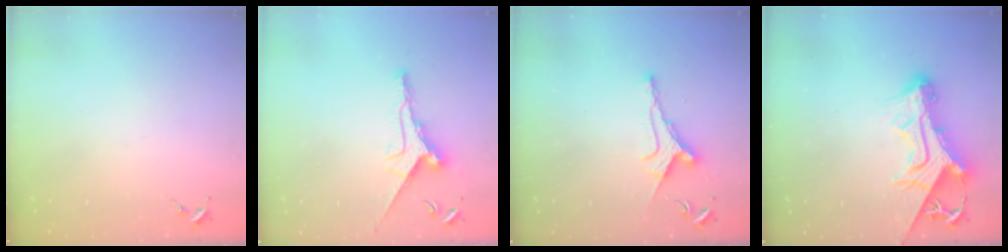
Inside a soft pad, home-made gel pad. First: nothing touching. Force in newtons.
{"total": 11.3, "press": 11.3, "slide": 0.1}
{"total": 7.5, "press": 7.4, "slide": 1.0}
{"total": 17.0, "press": 16.9, "slide": 1.8}